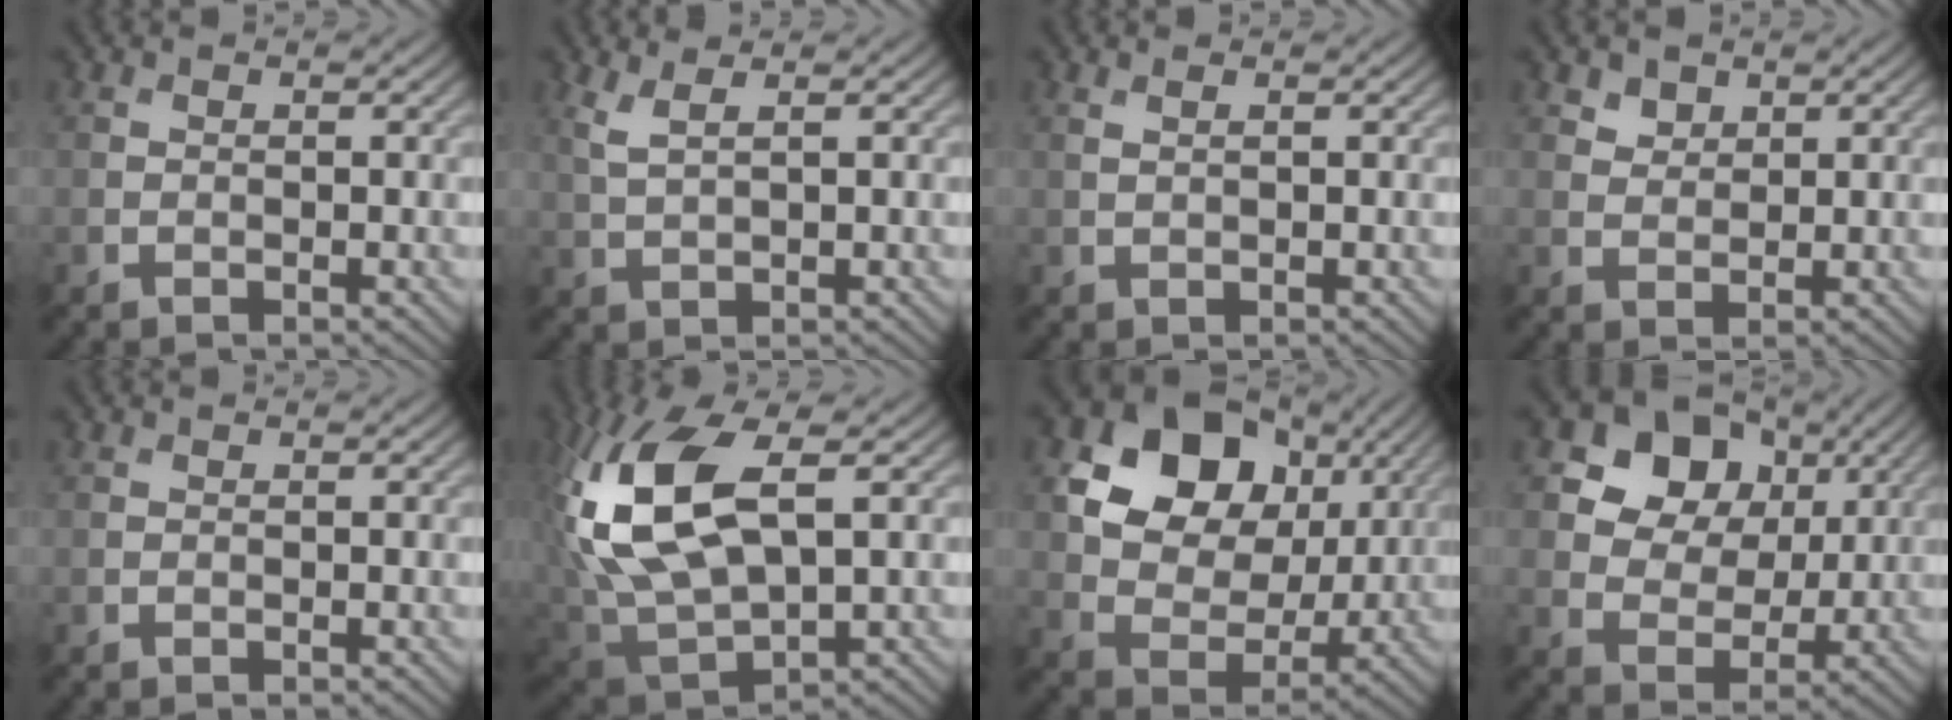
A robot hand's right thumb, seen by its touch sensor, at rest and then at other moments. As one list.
[{"total": 2.7, "force": [1.6, 0.6, 2.1], "torque": [-0.052, 0.006, 0.036]}, {"total": 0.8, "force": [0.5, 0.1, 0.6], "torque": [-0.014, 0.003, 0.010]}, {"total": 2.0, "force": [1.4, 1.2, 0.6], "torque": [-0.013, -0.003, 0.029]}, {"total": 0.0}, {"total": 14.5, "force": [2.7, 7.6, 12.0], "torque": [-0.289, 0.005, 0.059]}, {"total": 15.7, "force": [6.1, 11.5, 8.8], "torque": [-0.197, 0.026, 0.112]}, {"total": 12.0, "force": [5.4, 9.1, 5.8], "torque": [-0.140, 0.017, 0.098]}]